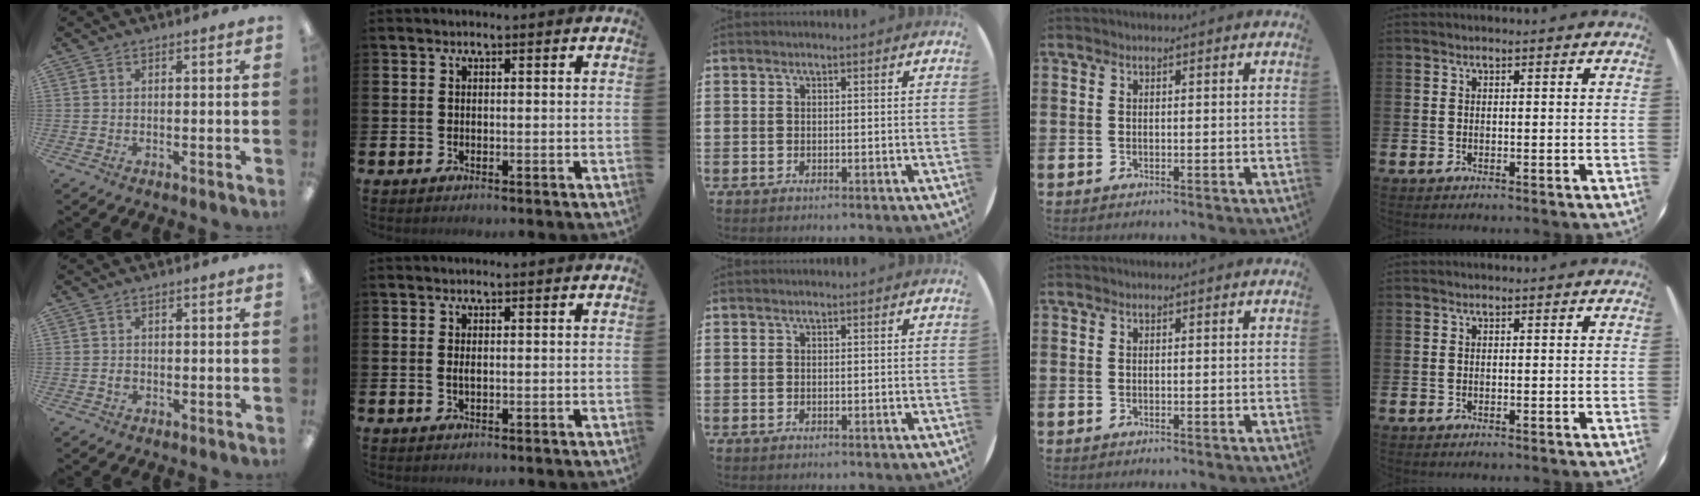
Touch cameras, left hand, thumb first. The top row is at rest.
{"thumb": {"total": 1.1, "force": [-0.2, 0.9, 0.7], "torque": [-0.012, 0.002, -0.005]}, "index": {"total": 0.8, "force": [0.1, 0.2, 0.7], "torque": [-0.009, 0.000, 0.000]}}